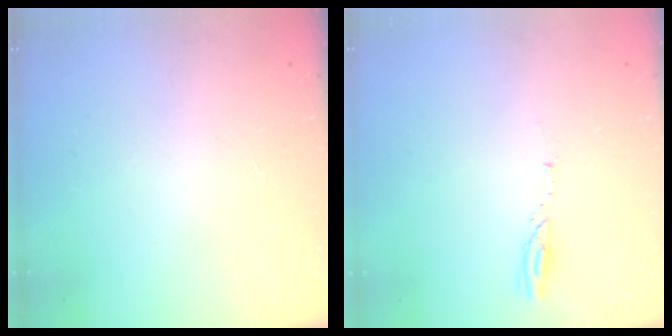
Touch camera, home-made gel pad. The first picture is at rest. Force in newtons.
{"total": 3.2, "press": 3.2, "slide": 0.3}